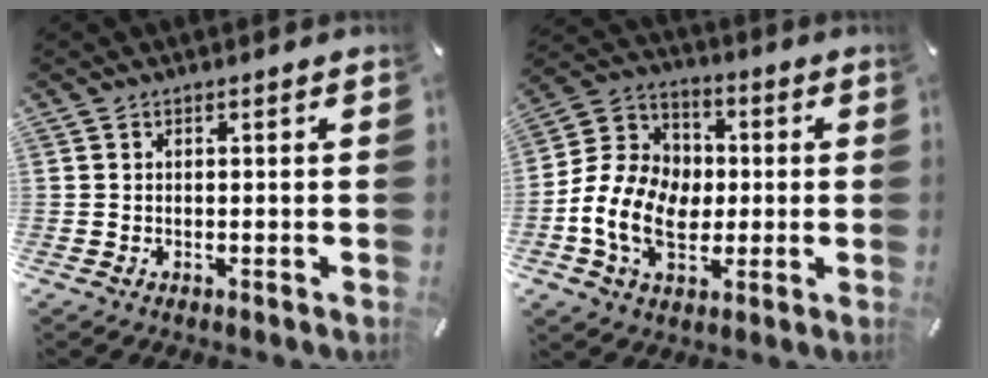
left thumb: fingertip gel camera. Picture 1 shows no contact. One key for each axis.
{"total": 14.2, "fx": -2.4, "fy": 11.3, "fz": 8.3, "tx": -0.201, "ty": 0.020, "tz": -0.039}